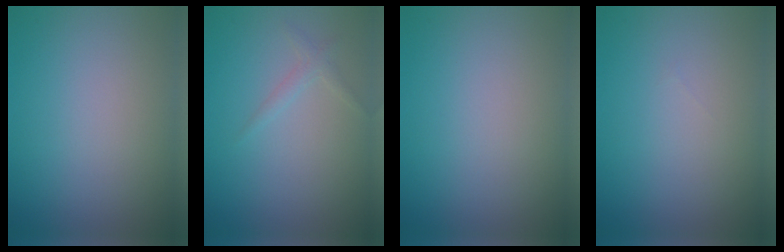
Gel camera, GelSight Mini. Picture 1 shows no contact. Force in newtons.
{"total": 1.1, "press": 1.1, "slide": 0.1}
{"total": 0.0}
{"total": 0.0}